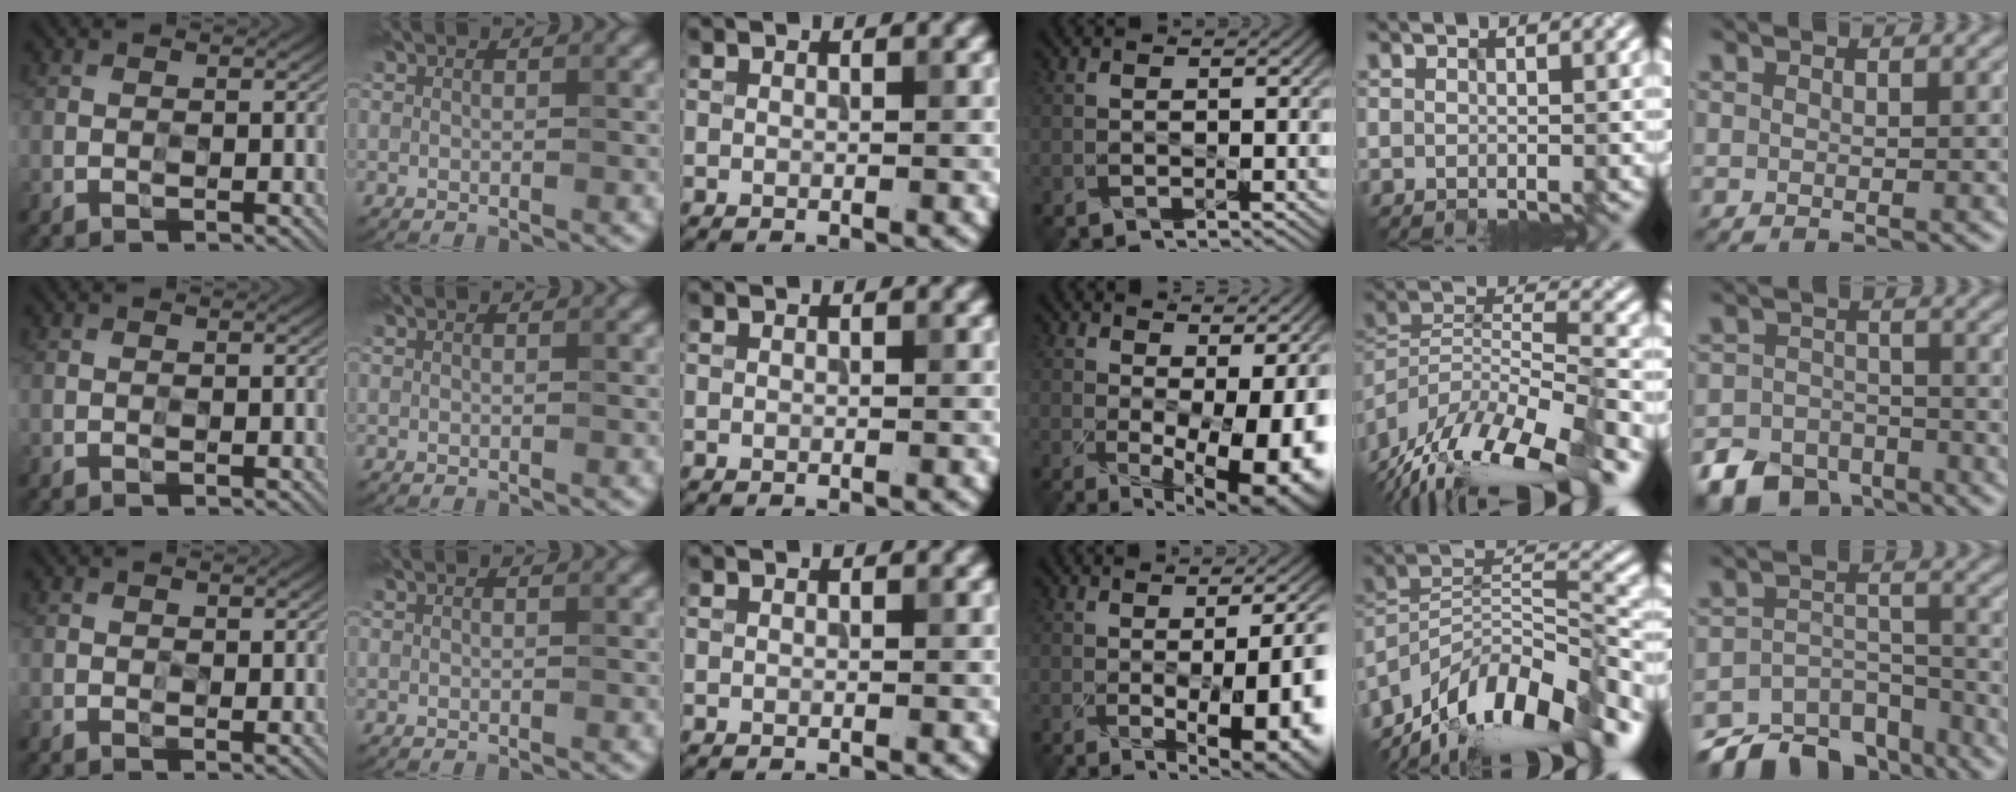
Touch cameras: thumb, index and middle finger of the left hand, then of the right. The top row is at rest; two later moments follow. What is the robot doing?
{"motion": "close", "object": "medicine box"}